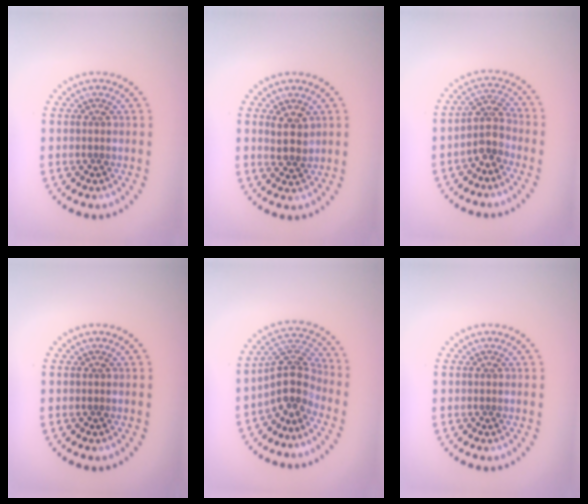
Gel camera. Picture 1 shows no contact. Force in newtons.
{"total": 2.2, "press": 2.0, "slide": 1.0}
{"total": 3.0, "press": 2.4, "slide": 1.7}
{"total": 0.0}
{"total": 3.9, "press": 3.2, "slide": 2.3}
{"total": 0.0}